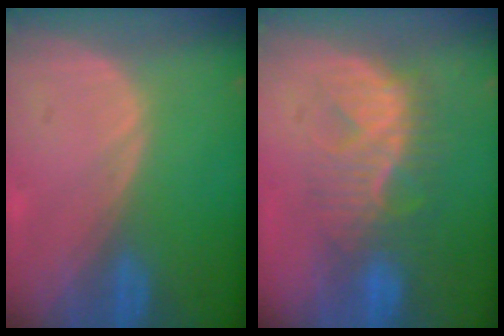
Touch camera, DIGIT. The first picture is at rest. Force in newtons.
{"total": 8.0, "press": 7.9, "slide": 1.3}